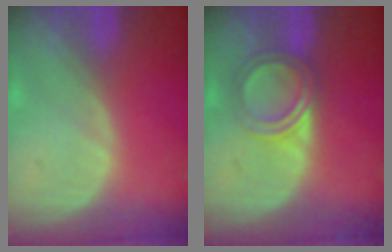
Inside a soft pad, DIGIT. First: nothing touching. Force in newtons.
{"total": 4.8, "press": 4.6, "slide": 1.4}